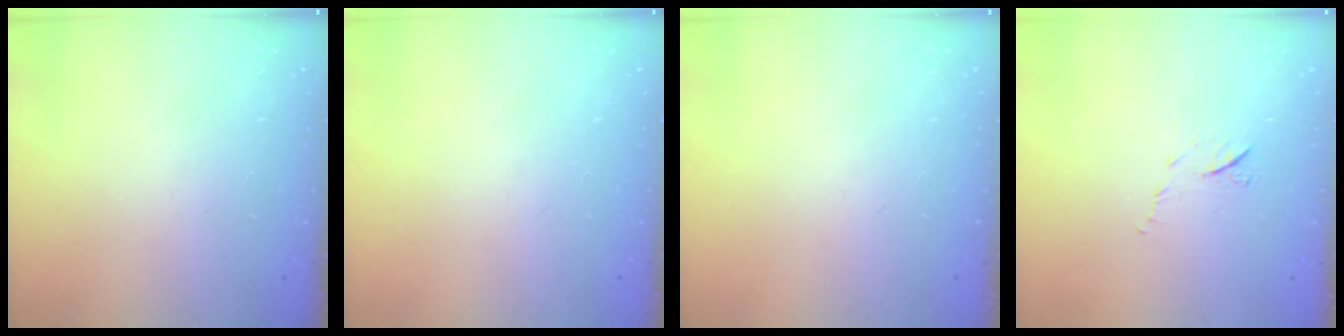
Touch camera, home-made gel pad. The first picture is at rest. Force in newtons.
{"total": 0.0}
{"total": 0.0}
{"total": 7.0, "press": 7.0, "slide": 0.7}